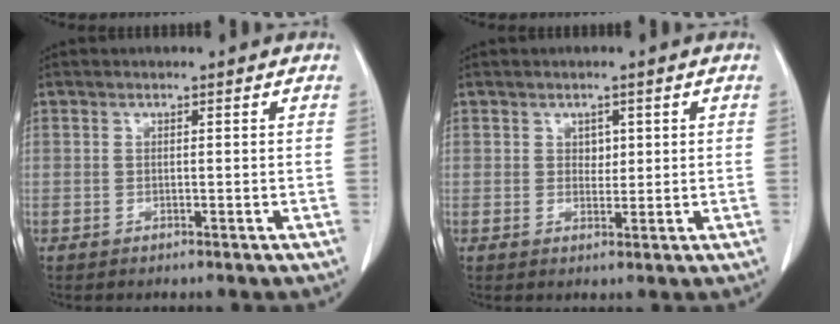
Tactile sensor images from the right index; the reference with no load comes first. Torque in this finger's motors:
{"motor_torque": [-0.12, 0.18, -0.01, 0.00]}